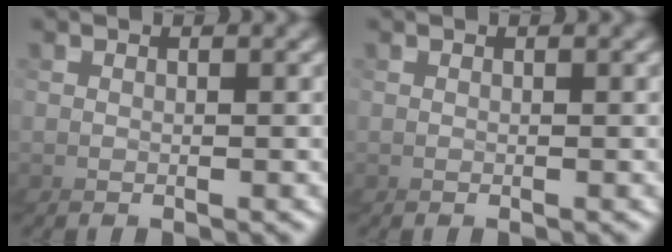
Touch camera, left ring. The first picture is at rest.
{"total": 0.0}